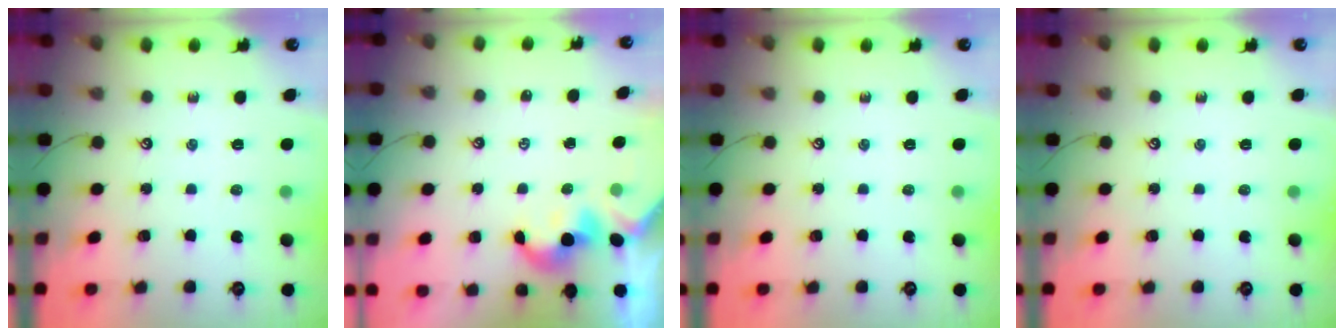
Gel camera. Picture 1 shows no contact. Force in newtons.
{"total": 1.9, "press": 1.9, "slide": 0.2}
{"total": 0.0}
{"total": 0.0}